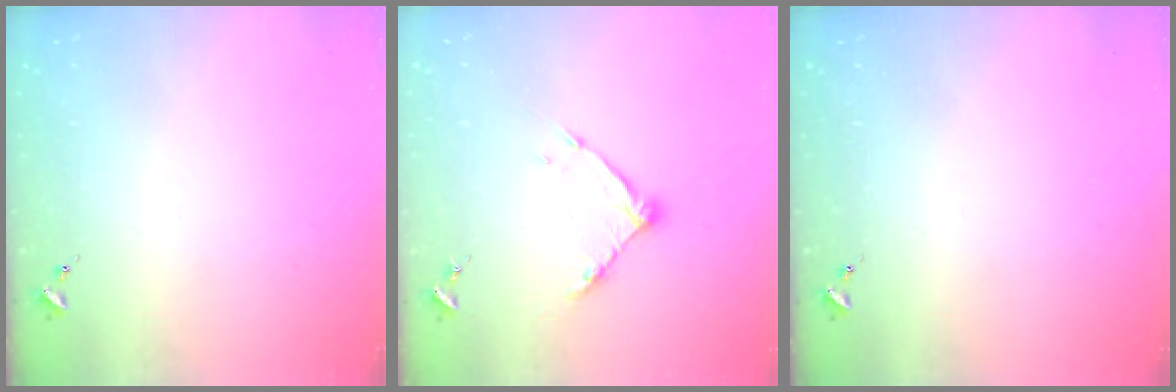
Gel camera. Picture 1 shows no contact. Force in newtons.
{"total": 9.3, "press": 9.3, "slide": 0.4}
{"total": 0.0}